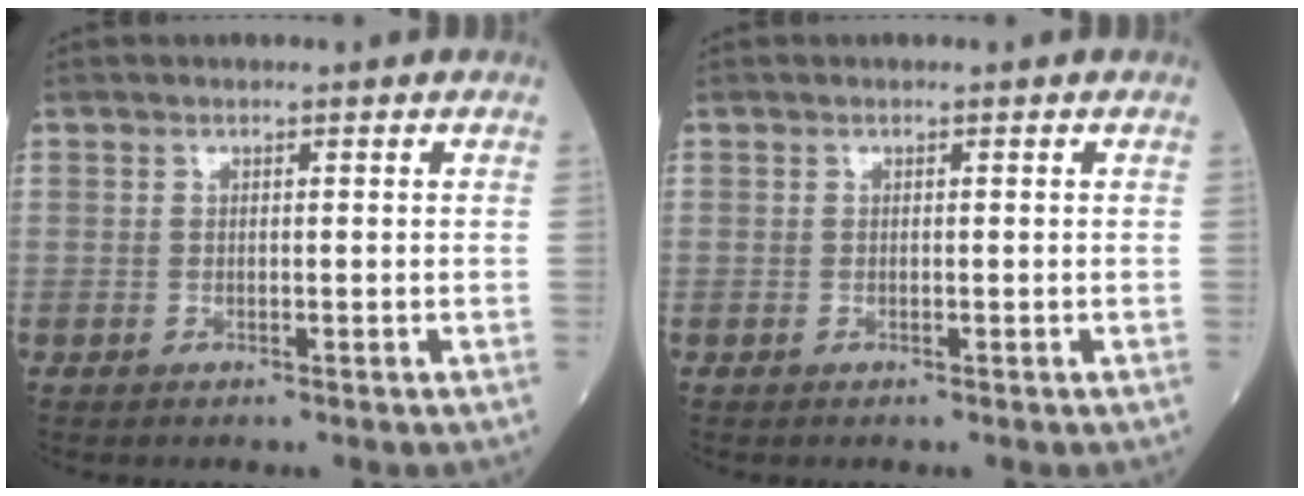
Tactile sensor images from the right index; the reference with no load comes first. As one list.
[{"total": 0.0}]